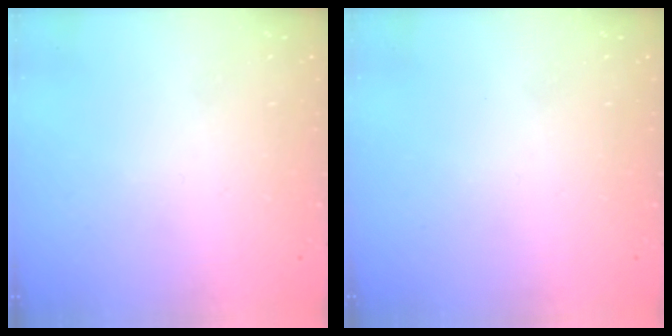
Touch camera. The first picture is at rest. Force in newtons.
{"total": 0.0}